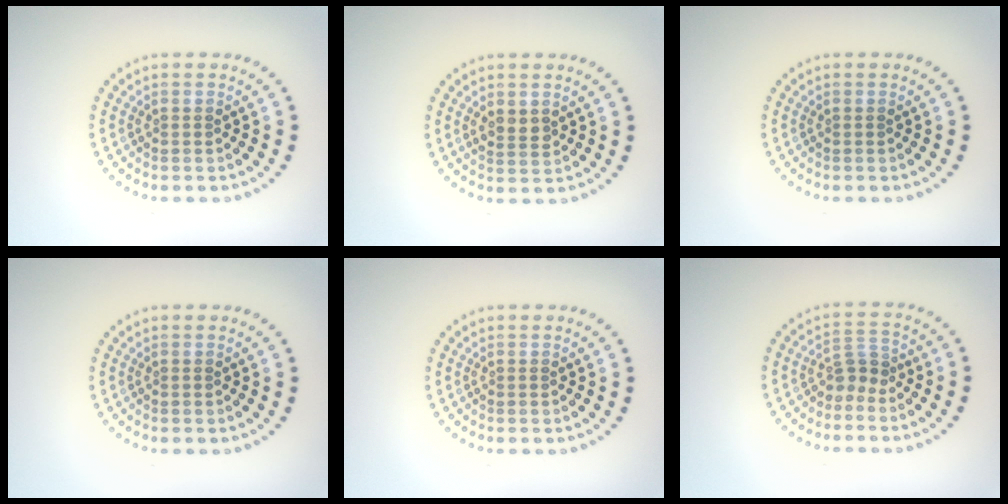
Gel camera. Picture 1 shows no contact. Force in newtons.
{"total": 1.8, "press": 1.7, "slide": 0.4}
{"total": 0.0}
{"total": 0.0}
{"total": 0.0}
{"total": 2.0, "press": 1.5, "slide": 1.3}